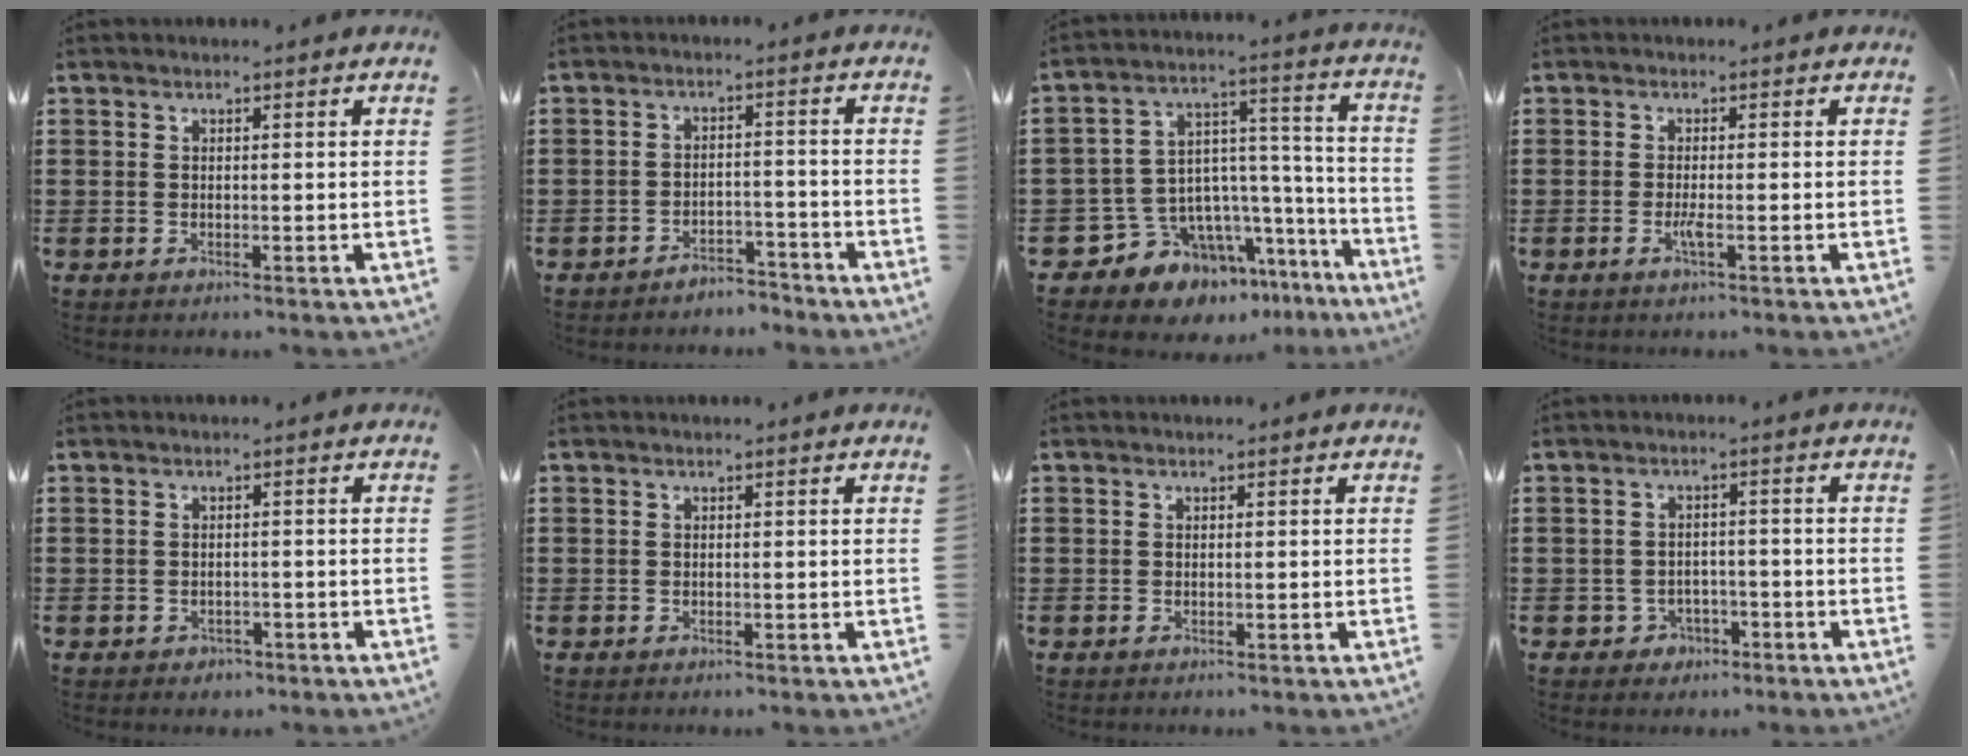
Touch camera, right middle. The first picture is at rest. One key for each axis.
{"total": 3.4, "fx": -3.4, "fy": 0.3, "fz": -0.1, "tx": -0.005, "ty": 0.003, "tz": -0.074}
{"total": 9.3, "fx": -7.2, "fy": 5.6, "fz": 1.6, "tx": -0.062, "ty": -0.007, "tz": -0.134}
{"total": 1.7, "fx": -0.6, "fy": 0.1, "fz": 1.6, "tx": -0.036, "ty": -0.004, "tz": -0.014}
{"total": 0.9, "fx": -0.7, "fy": 0.5, "fz": 0.0, "tx": -0.003, "ty": 0.002, "tz": -0.017}
{"total": 0.0}
{"total": 0.0}
{"total": 2.3, "fx": -1.7, "fy": 1.5, "fz": 0.3, "tx": -0.015, "ty": 0.002, "tz": -0.040}